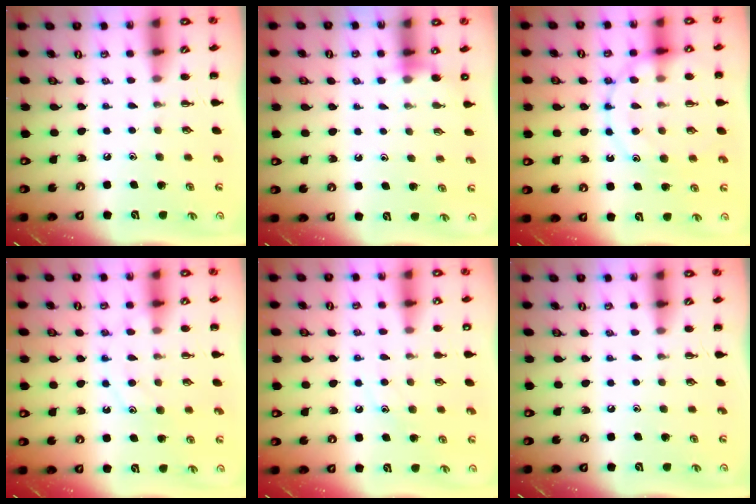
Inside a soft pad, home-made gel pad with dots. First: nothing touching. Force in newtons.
{"total": 4.2, "press": 4.1, "slide": 1.0}
{"total": 13.8, "press": 13.7, "slide": 1.7}
{"total": 11.1, "press": 11.1, "slide": 0.8}
{"total": 9.3, "press": 9.2, "slide": 1.5}
{"total": 0.0}